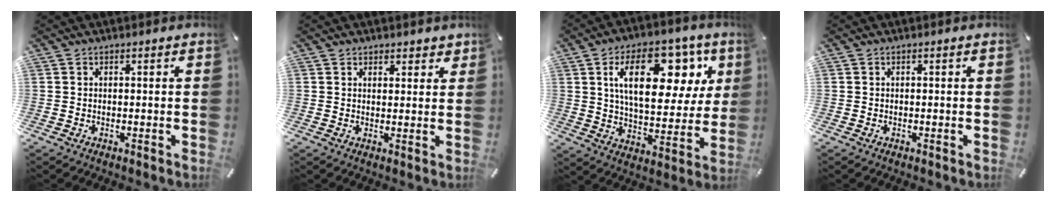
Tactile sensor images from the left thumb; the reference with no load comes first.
{"total": 2.3, "force": [1.7, 1.5, 0.2], "torque": [0.009, -0.007, 0.029]}
{"total": 20.6, "force": [8.6, 10.9, 15.3], "torque": [-0.235, -0.015, 0.137]}
{"total": 0.0}